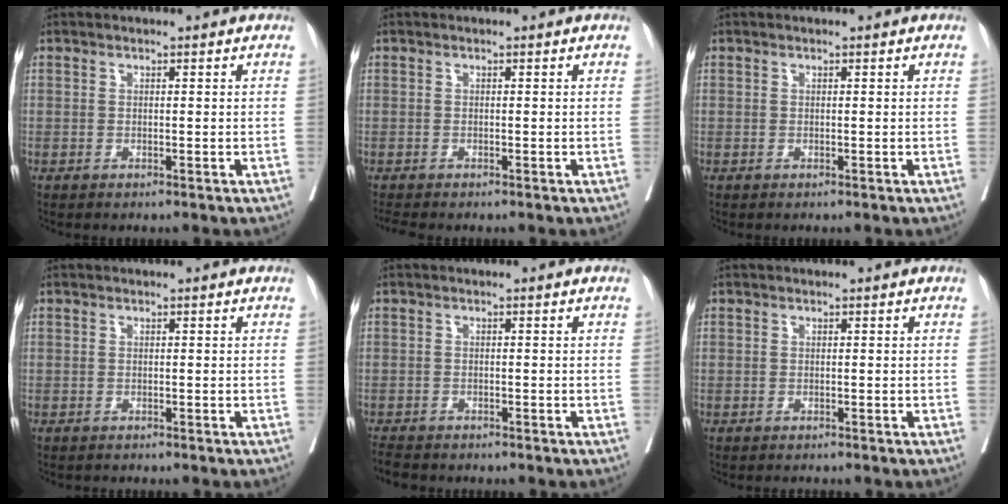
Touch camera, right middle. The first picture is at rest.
{"total": 1.1, "force": [-1.1, 0.0, 0.2], "torque": [-0.009, -0.006, -0.022]}
{"total": 0.0}
{"total": 0.6, "force": [-0.5, 0.3, -0.1], "torque": [-0.006, 0.002, -0.011]}
{"total": 3.9, "force": [-3.5, 1.1, 1.3], "torque": [-0.025, -0.009, -0.057]}
{"total": 0.6, "force": [-0.6, 0.3, 0.0], "torque": [-0.005, 0.001, -0.010]}